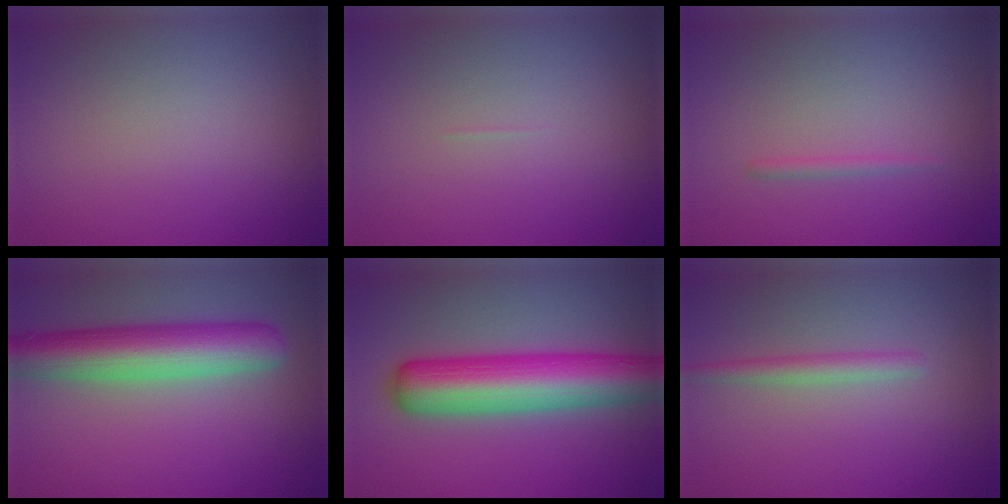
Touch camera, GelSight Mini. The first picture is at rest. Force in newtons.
{"total": 0.0}
{"total": 0.8, "press": 0.8, "slide": 0.1}
{"total": 7.6, "press": 7.6, "slide": 0.4}
{"total": 9.1, "press": 9.1, "slide": 0.2}
{"total": 1.7, "press": 1.7, "slide": 0.1}